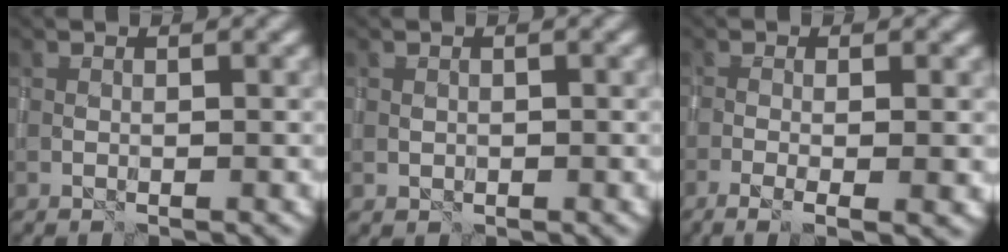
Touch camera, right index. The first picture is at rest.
{"total": 0.6, "force": [0.0, 0.6, 0.1], "torque": [0.001, -0.004, 0.002]}
{"total": 4.6, "force": [-1.2, 1.4, 4.2], "torque": [-0.061, -0.007, -0.021]}